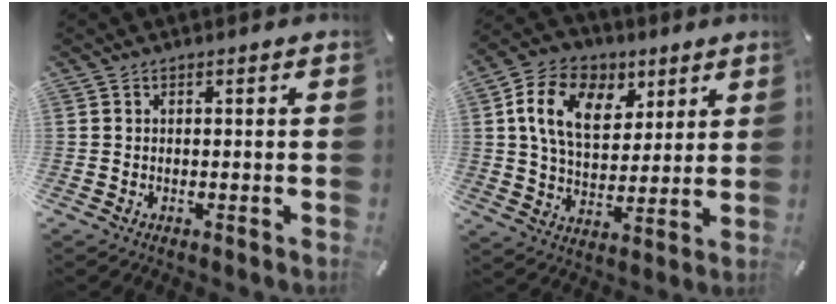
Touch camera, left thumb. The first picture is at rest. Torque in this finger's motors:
{"motor_torque": [1.75, 2.17, 1.48, -1.29, 0.28]}